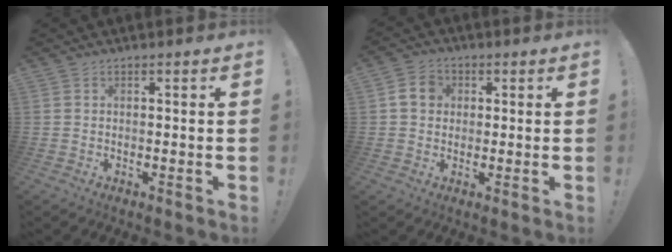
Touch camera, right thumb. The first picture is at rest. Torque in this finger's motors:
{"motor_torque": [0.77, 0.73, 0.45, -0.38, 0.06]}